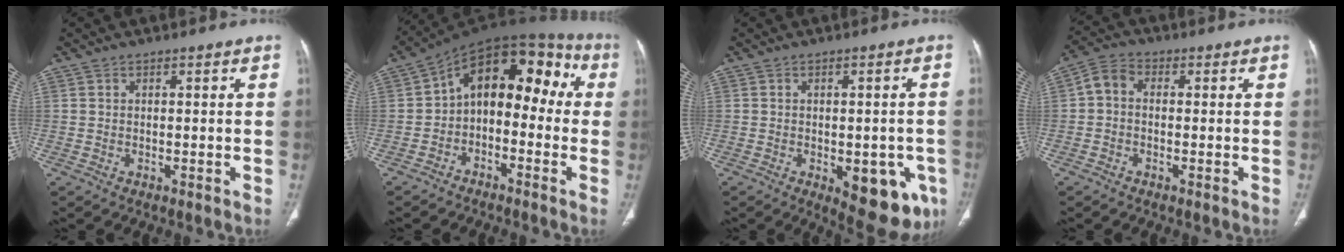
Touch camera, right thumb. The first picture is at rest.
{"total": 14.5, "force": [-0.9, 9.3, 11.1], "torque": [-0.117, 0.071, -0.031]}
{"total": 12.1, "force": [-4.3, 5.7, 9.8], "torque": [-0.089, 0.003, -0.039]}
{"total": 4.4, "force": [-0.2, 3.2, 2.9], "torque": [-0.050, 0.013, -0.017]}